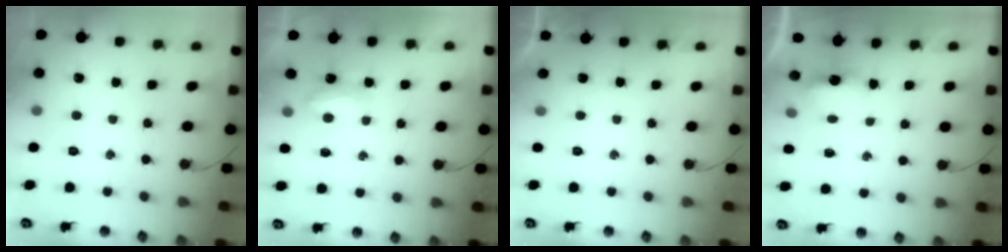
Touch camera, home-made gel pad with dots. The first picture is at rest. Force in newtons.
{"total": 5.6, "press": 5.5, "slide": 0.7}
{"total": 0.0}
{"total": 3.4, "press": 3.4, "slide": 0.5}